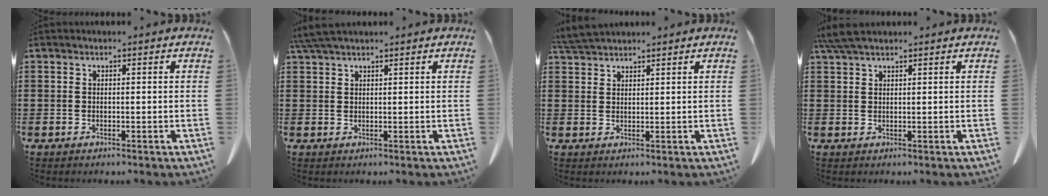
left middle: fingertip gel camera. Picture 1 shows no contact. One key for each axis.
{"total": 3.5, "fx": 2.9, "fy": 0.6, "fz": 1.9, "tx": -0.046, "ty": 0.002, "tz": 0.055}
{"total": 3.6, "fx": 3.4, "fy": 0.5, "fz": 1.0, "tx": -0.031, "ty": -0.004, "tz": 0.067}
{"total": 4.1, "fx": 3.2, "fy": 0.9, "fz": 2.4, "tx": -0.055, "ty": 0.001, "tz": 0.061}